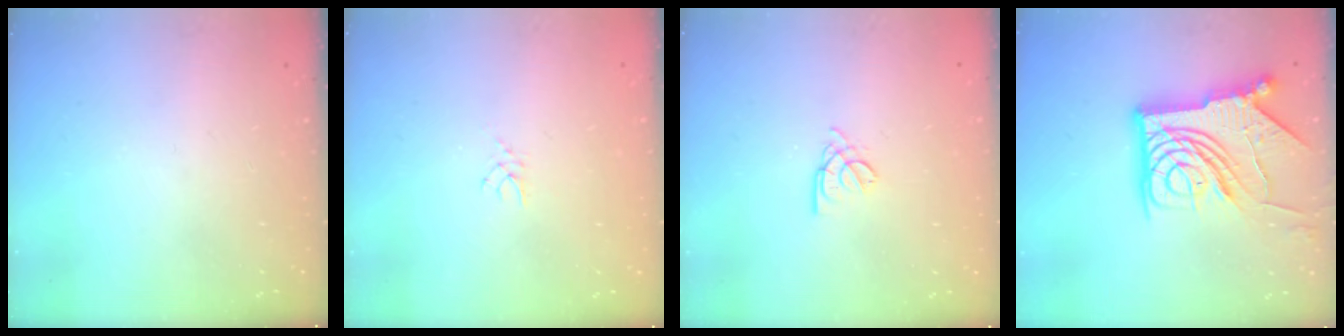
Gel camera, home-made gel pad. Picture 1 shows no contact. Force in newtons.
{"total": 2.1, "press": 2.1, "slide": 0.3}
{"total": 2.6, "press": 2.5, "slide": 0.5}
{"total": 21.3, "press": 21.2, "slide": 2.4}